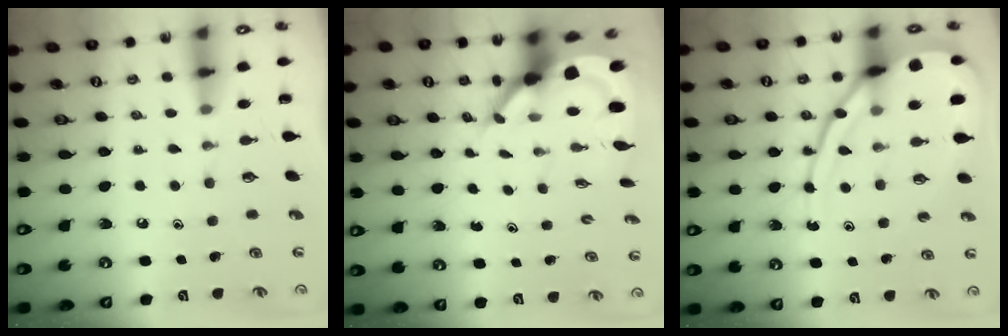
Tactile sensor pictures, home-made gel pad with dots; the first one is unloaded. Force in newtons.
{"total": 7.2, "press": 7.1, "slide": 0.9}
{"total": 13.5, "press": 13.4, "slide": 1.2}